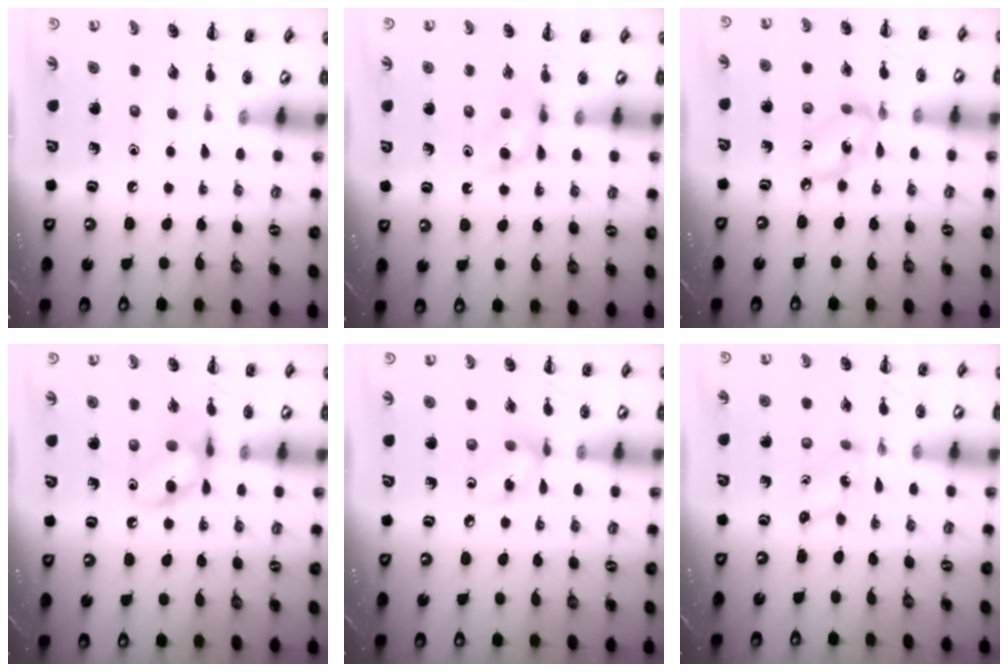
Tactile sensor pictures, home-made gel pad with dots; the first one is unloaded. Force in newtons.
{"total": 4.9, "press": 4.7, "slide": 1.5}
{"total": 7.1, "press": 6.9, "slide": 1.8}
{"total": 11.2, "press": 11.1, "slide": 1.4}
{"total": 6.6, "press": 6.6, "slide": 0.1}
{"total": 1.1, "press": 1.1, "slide": 0.4}